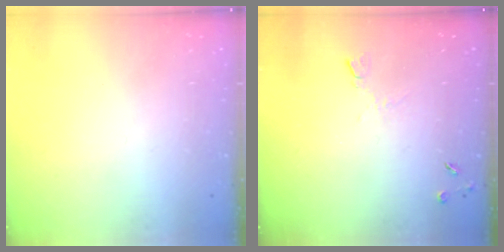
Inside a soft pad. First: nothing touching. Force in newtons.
{"total": 4.1, "press": 4.0, "slide": 0.8}